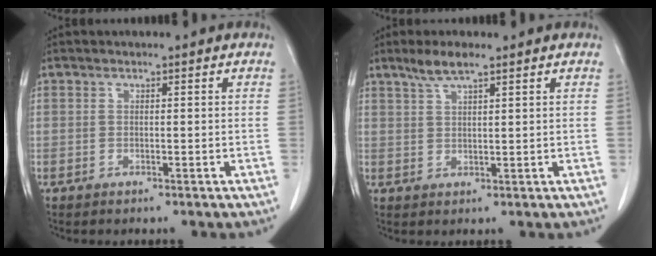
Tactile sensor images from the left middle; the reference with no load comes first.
{"total": 3.8, "force": [2.8, 0.4, 2.5], "torque": [-0.057, 0.004, 0.058]}